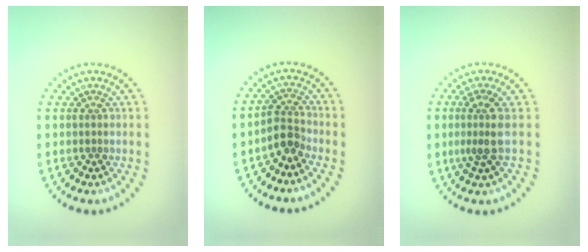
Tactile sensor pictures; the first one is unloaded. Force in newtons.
{"total": 2.4, "press": 1.8, "slide": 1.5}
{"total": 2.6, "press": 1.9, "slide": 1.7}